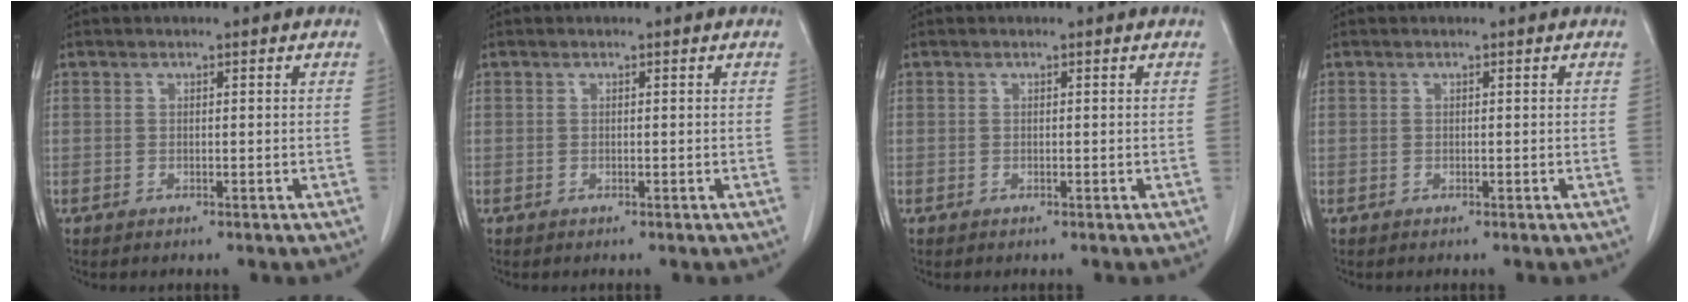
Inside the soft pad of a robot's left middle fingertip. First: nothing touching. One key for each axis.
{"total": 0.0}
{"total": 0.0}
{"total": 0.0}